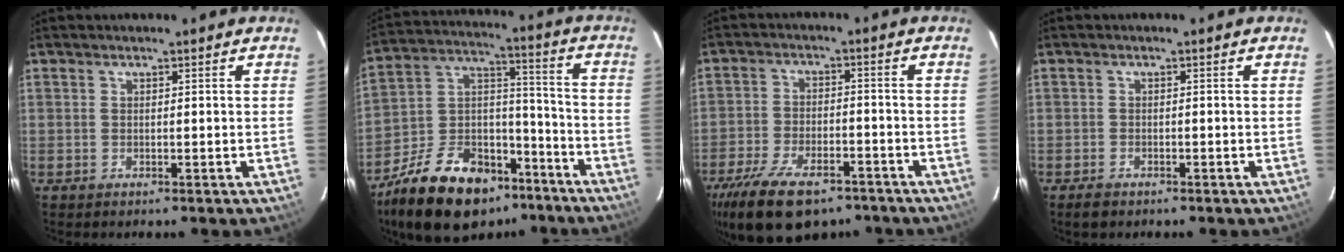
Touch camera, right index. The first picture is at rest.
{"total": 23.4, "force": [-15.8, 12.2, 12.2], "torque": [-0.248, 0.032, -0.246]}
{"total": 17.5, "force": [-12.1, 7.9, 10.0], "torque": [-0.219, -0.026, -0.196]}
{"total": 2.1, "force": [-1.6, 1.0, 0.8], "torque": [-0.022, 0.001, -0.027]}